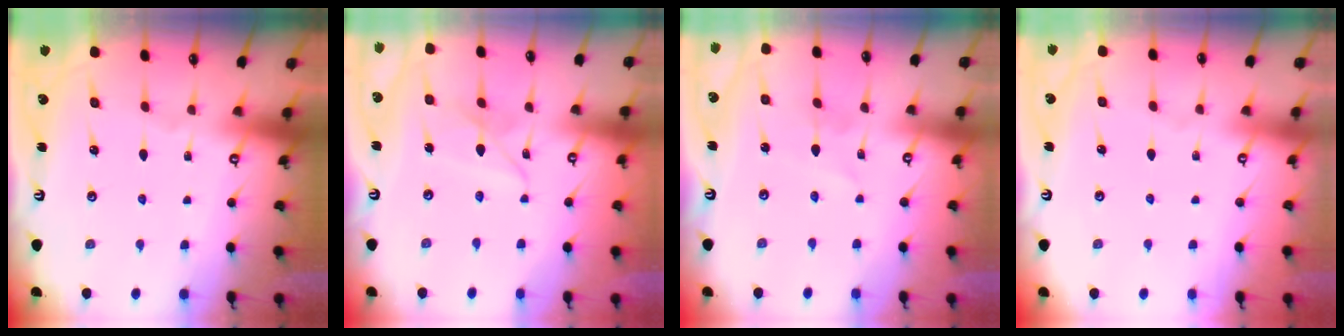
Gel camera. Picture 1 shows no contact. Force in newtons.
{"total": 6.9, "press": 6.9, "slide": 0.5}
{"total": 2.6, "press": 2.6, "slide": 0.4}
{"total": 0.0}